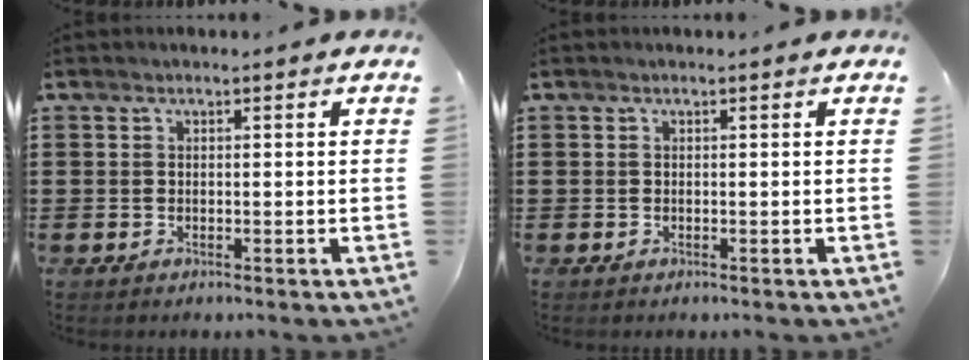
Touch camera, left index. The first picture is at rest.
{"total": 0.0}